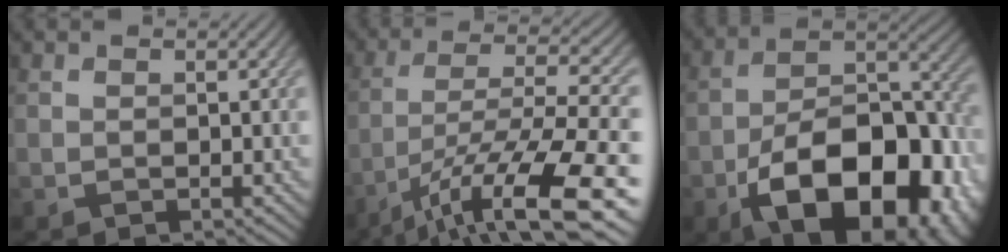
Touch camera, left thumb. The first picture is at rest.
{"total": 15.2, "force": [-8.4, 4.3, 12.0], "torque": [-0.220, -0.007, -0.139]}
{"total": 19.0, "force": [-8.6, 10.3, 13.4], "torque": [-0.189, -0.029, -0.137]}